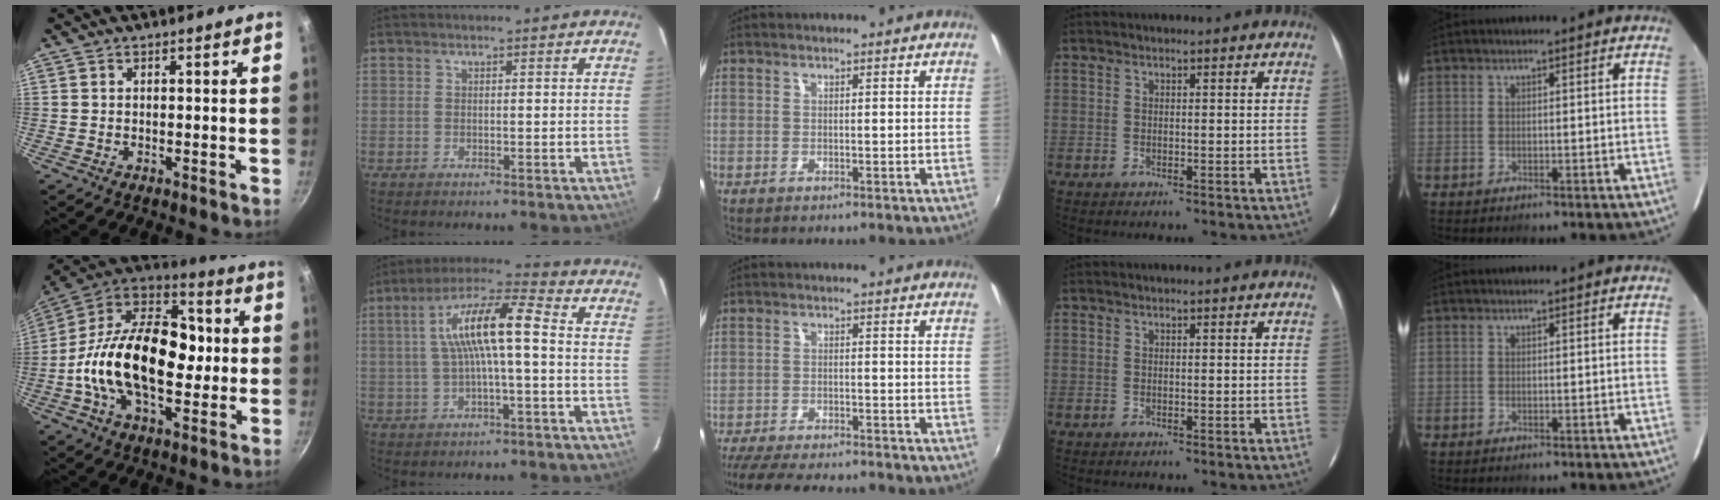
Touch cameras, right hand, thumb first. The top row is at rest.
{"thumb": {"total": 26.4, "force": [-1.9, 15.8, 21.0], "torque": [-0.339, 0.045, -0.049]}, "index": {"total": 12.1, "force": [0.4, 2.0, 11.9], "torque": [-0.219, 0.026, 0.005]}, "middle": {"total": 13.2, "force": [-11.8, 1.7, 5.7], "torque": [-0.125, -0.026, -0.183]}}